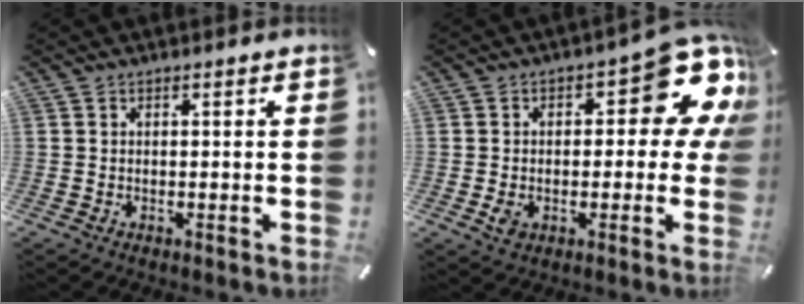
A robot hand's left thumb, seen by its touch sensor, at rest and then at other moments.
{"total": 15.5, "force": [5.9, 8.9, 11.2], "torque": [-0.126, -0.051, 0.101]}